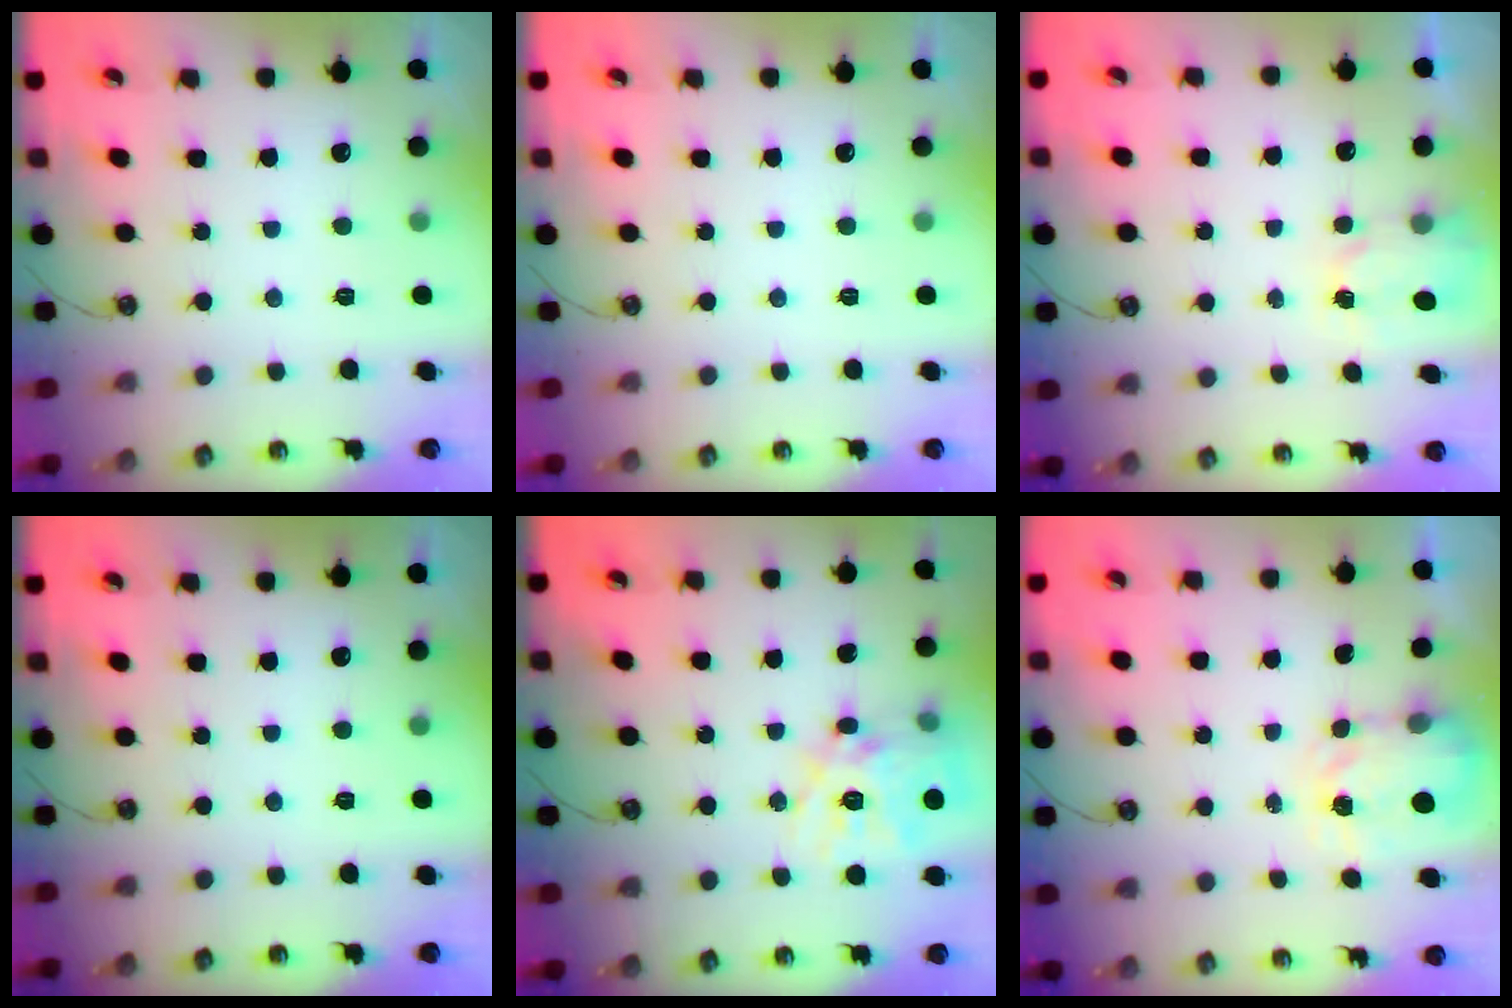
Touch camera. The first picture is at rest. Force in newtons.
{"total": 0.0}
{"total": 2.6, "press": 2.6, "slide": 0.4}
{"total": 0.0}
{"total": 16.3, "press": 16.3, "slide": 1.6}
{"total": 3.8, "press": 3.8, "slide": 0.5}